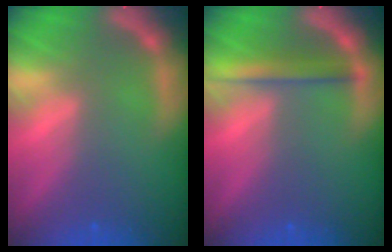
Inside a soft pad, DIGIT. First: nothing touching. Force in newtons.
{"total": 2.9}